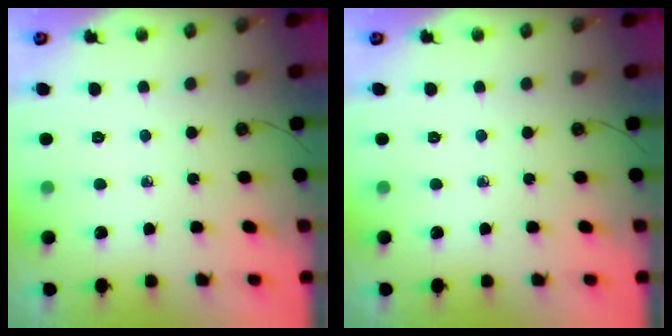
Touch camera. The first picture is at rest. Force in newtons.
{"total": 0.0}